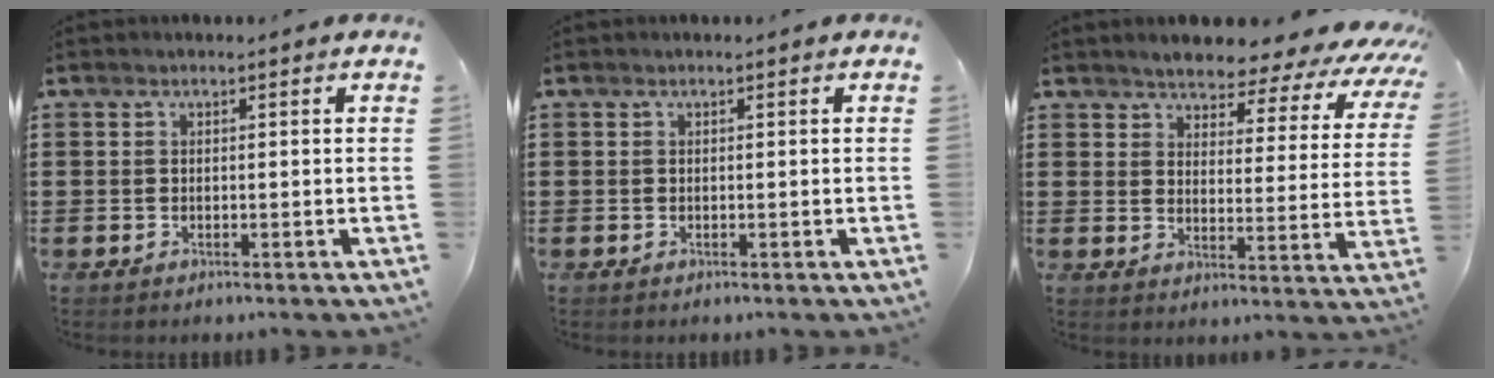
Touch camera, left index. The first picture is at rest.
{"total": 0.0}
{"total": 4.2, "force": [4.0, 1.0, 0.8], "torque": [-0.035, -0.034, 0.063]}